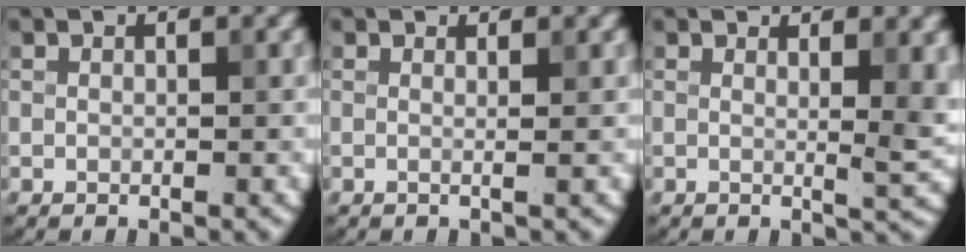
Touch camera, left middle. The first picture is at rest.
{"total": 0.5, "force": [0.2, -0.2, 0.4], "torque": [-0.005, 0.002, 0.001]}
{"total": 3.1, "force": [1.3, 0.6, 2.8], "torque": [-0.028, 0.001, 0.018]}